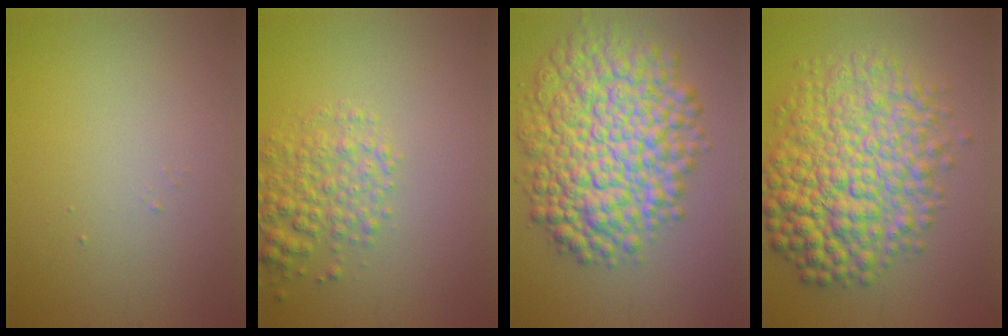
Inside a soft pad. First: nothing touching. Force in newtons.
{"total": 3.6, "press": 3.6, "slide": 0.2}
{"total": 11.6, "press": 11.5, "slide": 0.3}
{"total": 10.1, "press": 10.1, "slide": 0.1}